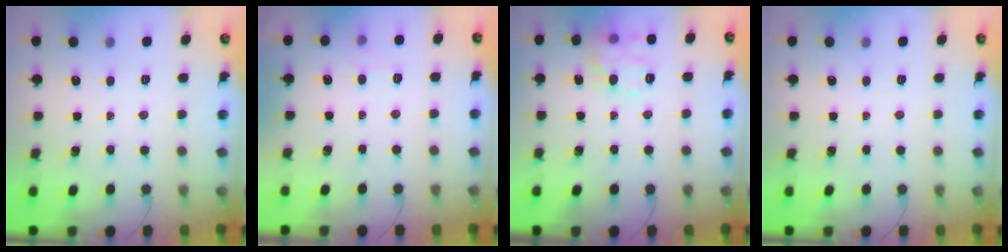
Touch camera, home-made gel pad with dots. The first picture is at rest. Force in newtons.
{"total": 5.6, "press": 5.4, "slide": 1.7}
{"total": 12.1, "press": 12.0, "slide": 0.8}
{"total": 0.0}